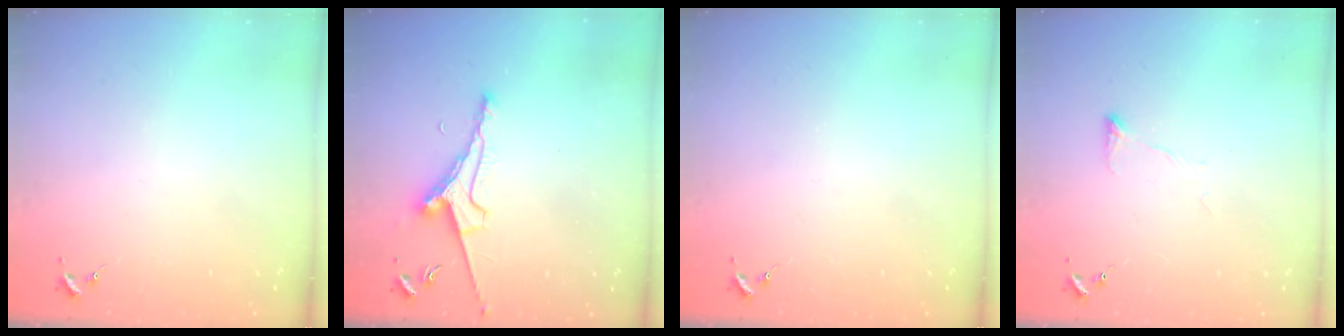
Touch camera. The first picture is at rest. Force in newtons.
{"total": 8.0, "press": 7.9, "slide": 1.1}
{"total": 0.0}
{"total": 4.7, "press": 4.7, "slide": 0.8}